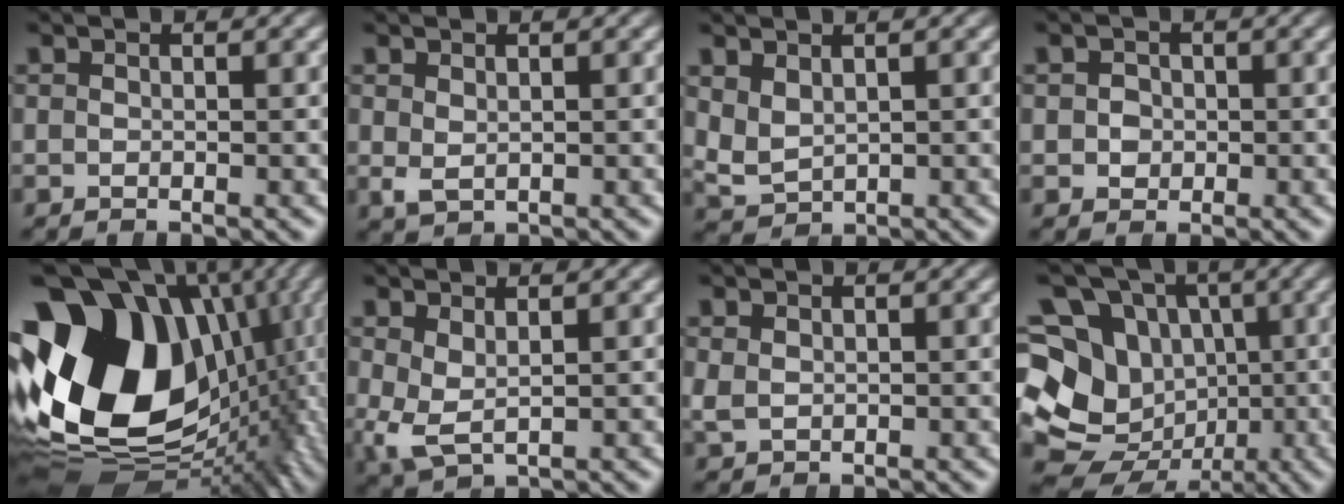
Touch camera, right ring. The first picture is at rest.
{"total": 0.6, "force": [0.4, 0.0, 0.4], "torque": [-0.011, -0.014, 0.022]}
{"total": 2.7, "force": [1.0, 2.2, 1.1], "torque": [-0.050, -0.022, 0.037]}
{"total": 1.2, "force": [0.0, 1.2, 0.1], "torque": [-0.007, -0.007, 0.003]}
{"total": 28.6, "force": [-1.4, 19.8, 20.6], "torque": [-0.342, -0.059, 0.005]}
{"total": 2.8, "force": [0.1, 2.0, 2.0], "torque": [-0.064, -0.030, 0.020]}
{"total": 1.0, "force": [0.6, 0.6, 0.5], "torque": [-0.019, -0.011, 0.022]}
{"total": 18.2, "force": [-1.9, 16.3, 7.9], "torque": [-0.176, -0.071, -0.024]}